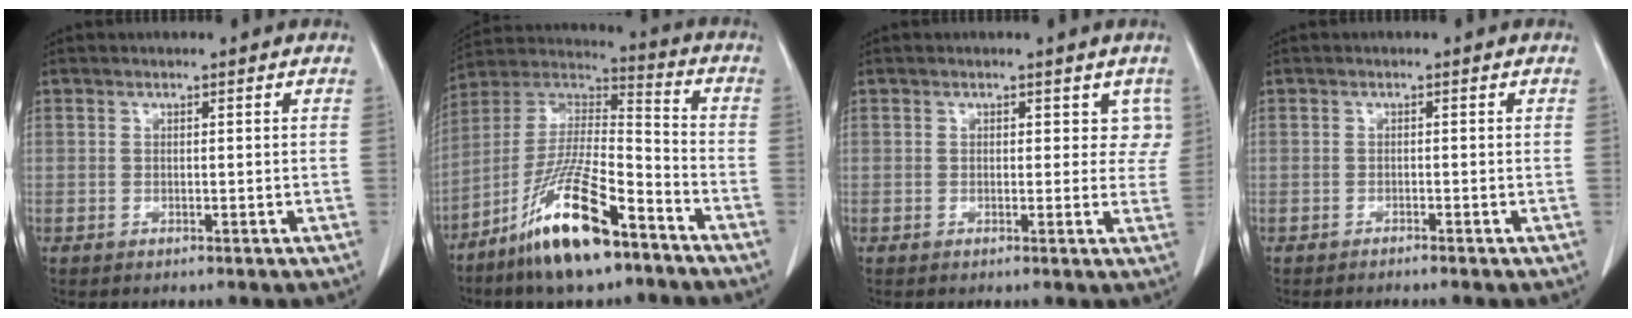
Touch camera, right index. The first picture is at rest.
{"total": 17.6, "force": [-10.9, 3.5, 13.3], "torque": [-0.276, -0.011, -0.200]}
{"total": 3.1, "force": [1.4, 2.2, 1.6], "torque": [0.007, 0.002, 0.010]}
{"total": 1.4, "force": [-1.2, -0.2, 0.6], "torque": [-0.009, 0.002, -0.017]}